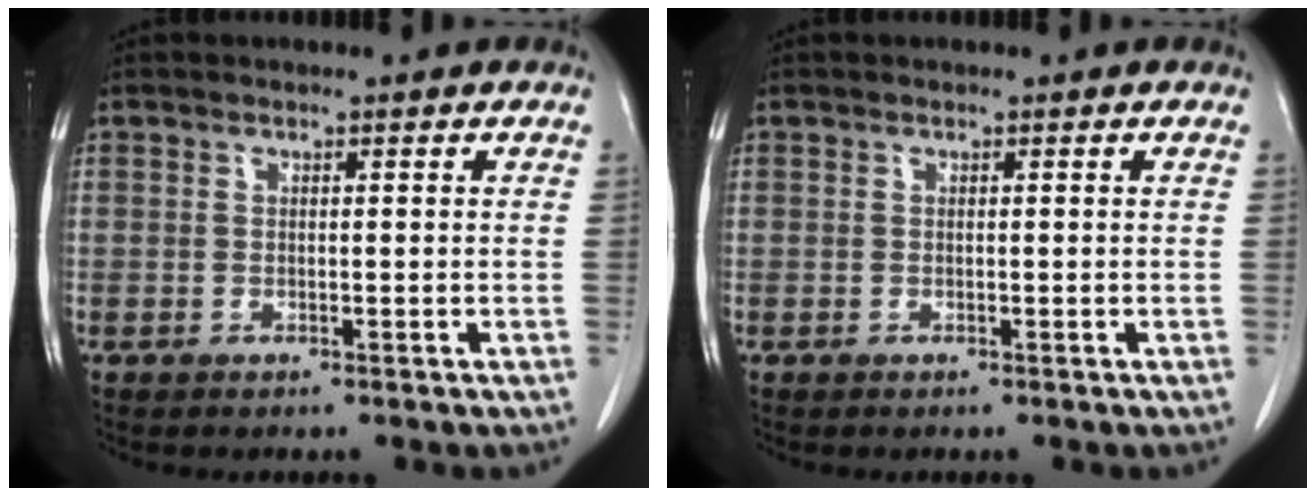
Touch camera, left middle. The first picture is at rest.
{"total": 0.0}